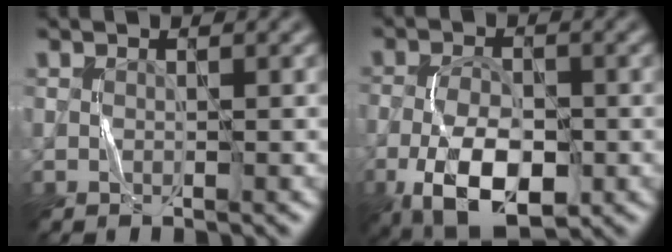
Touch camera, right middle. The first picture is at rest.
{"total": 7.5, "force": [-3.1, 3.7, 5.7], "torque": [-0.116, -0.007, -0.059]}